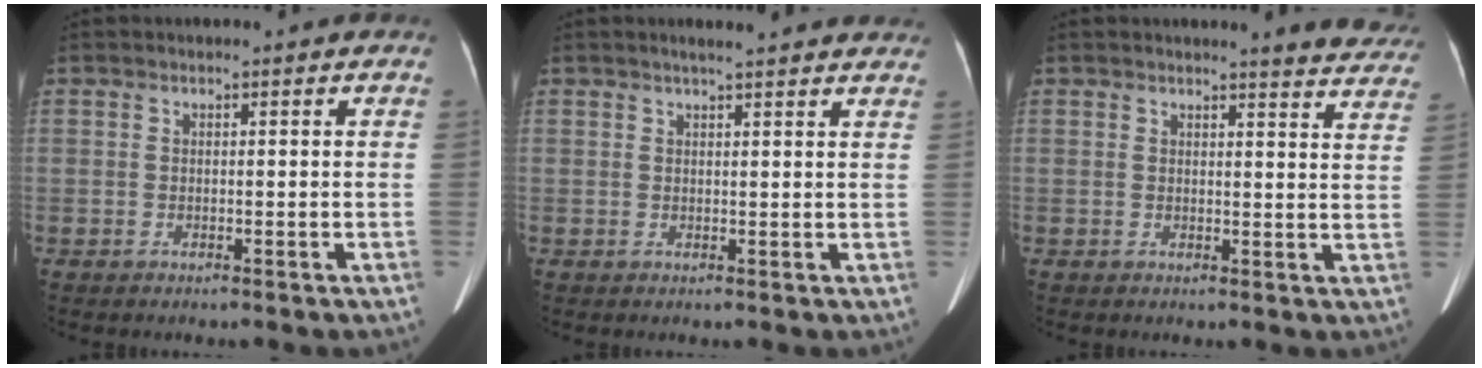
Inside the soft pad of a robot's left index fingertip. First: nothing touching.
{"total": 8.5, "force": [7.6, 0.9, 3.8], "torque": [-0.044, 0.020, 0.079]}
{"total": 8.9, "force": [8.6, 1.0, 2.1], "torque": [-0.001, -0.037, 0.068]}